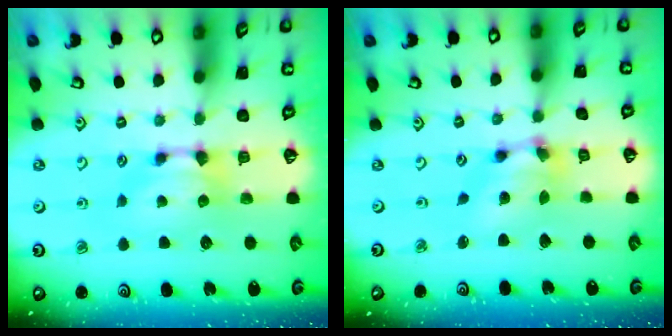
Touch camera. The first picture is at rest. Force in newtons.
{"total": 6.1, "press": 5.9, "slide": 1.8}